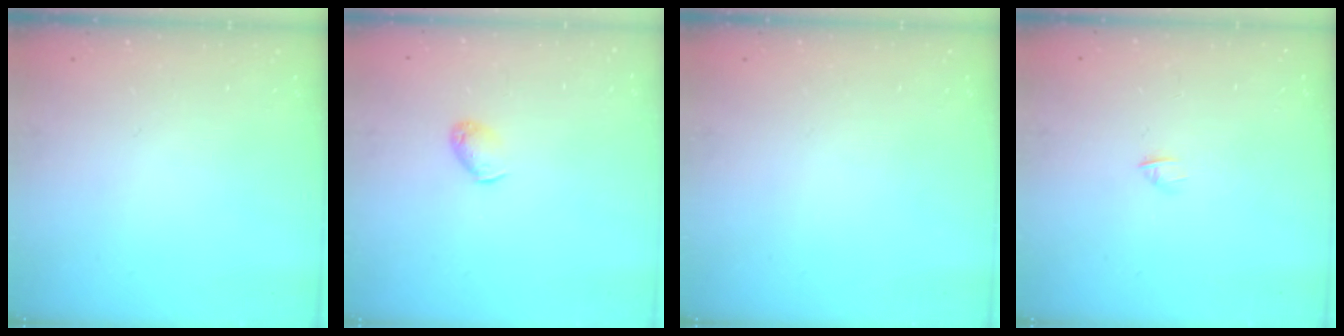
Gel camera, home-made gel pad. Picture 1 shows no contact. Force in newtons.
{"total": 4.5, "press": 4.4, "slide": 0.7}
{"total": 0.0}
{"total": 1.9, "press": 1.8, "slide": 0.5}